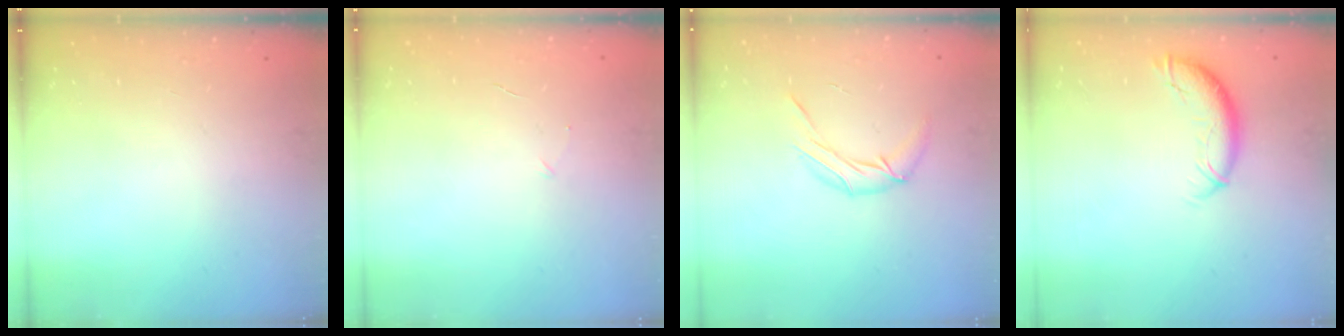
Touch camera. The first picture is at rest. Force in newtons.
{"total": 2.5, "press": 2.3, "slide": 0.8}
{"total": 8.2, "press": 8.2, "slide": 0.8}
{"total": 9.4, "press": 9.3, "slide": 1.7}